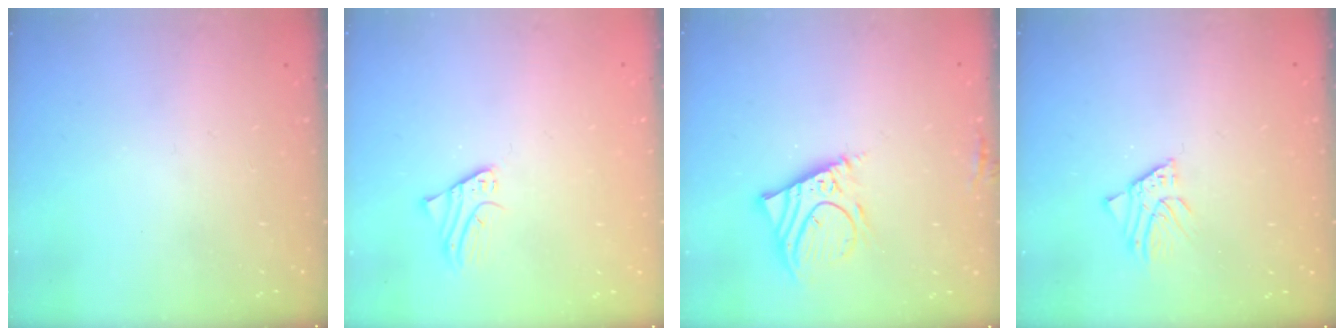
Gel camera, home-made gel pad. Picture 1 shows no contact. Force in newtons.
{"total": 2.0, "press": 2.0, "slide": 0.1}
{"total": 10.0, "press": 9.8, "slide": 2.2}
{"total": 1.4, "press": 1.4, "slide": 0.0}